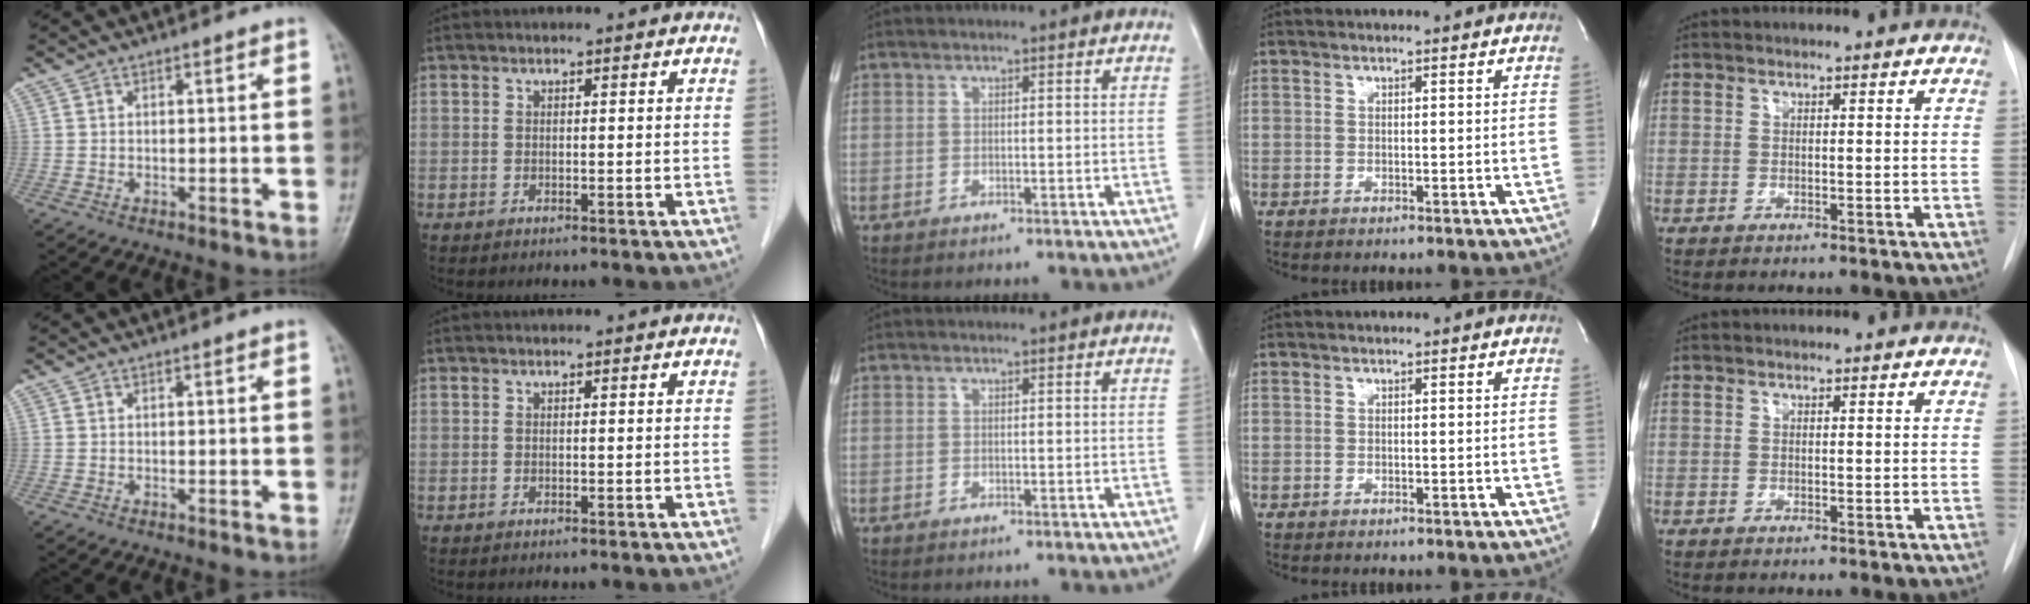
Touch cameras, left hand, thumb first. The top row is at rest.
{}